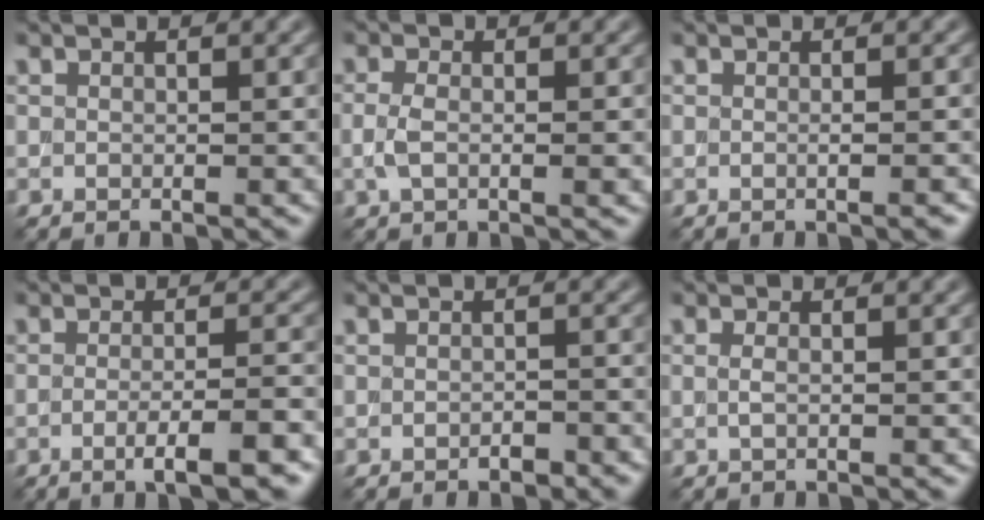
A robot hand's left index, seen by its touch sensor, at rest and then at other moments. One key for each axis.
{"total": 2.4, "fx": -0.3, "fy": 1.0, "fz": 2.1, "tx": -0.050, "ty": -0.002, "tz": -0.010}
{"total": 2.2, "fx": 0.0, "fy": 1.1, "fz": 2.0, "tx": 0.000, "ty": 0.005, "tz": -0.013}
{"total": 4.6, "fx": -2.0, "fy": 0.8, "fz": 4.1, "tx": -0.061, "ty": -0.001, "tz": -0.037}
{"total": 1.0, "fx": -0.8, "fy": 0.3, "fz": 0.6, "tx": -0.010, "ty": 0.000, "tz": -0.012}
{"total": 0.7, "fx": 0.1, "fy": 0.2, "fz": 0.7, "tx": -0.015, "ty": -0.002, "tz": -0.003}